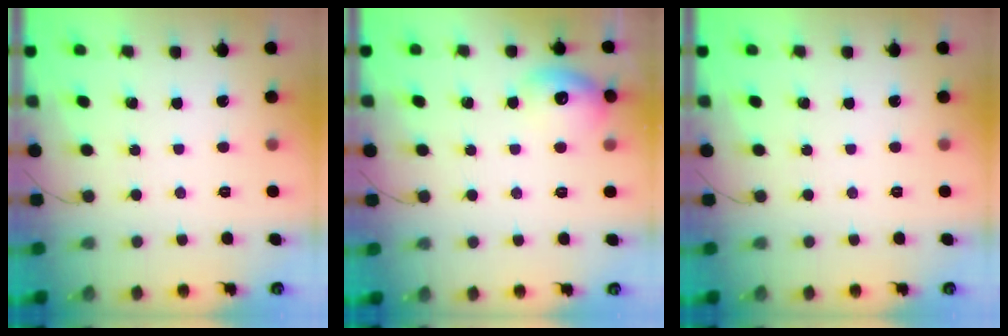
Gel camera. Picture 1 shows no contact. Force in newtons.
{"total": 11.7, "press": 11.6, "slide": 1.2}
{"total": 0.0}